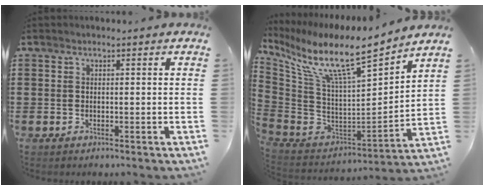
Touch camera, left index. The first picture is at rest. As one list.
[{"total": 10.9, "force": [7.9, 1.4, 7.4], "torque": [-0.172, -0.064, 0.128]}]